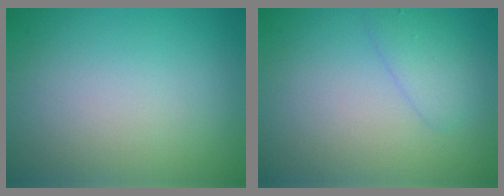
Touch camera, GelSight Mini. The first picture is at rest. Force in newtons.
{"total": 1.9, "press": 1.9, "slide": 0.1}